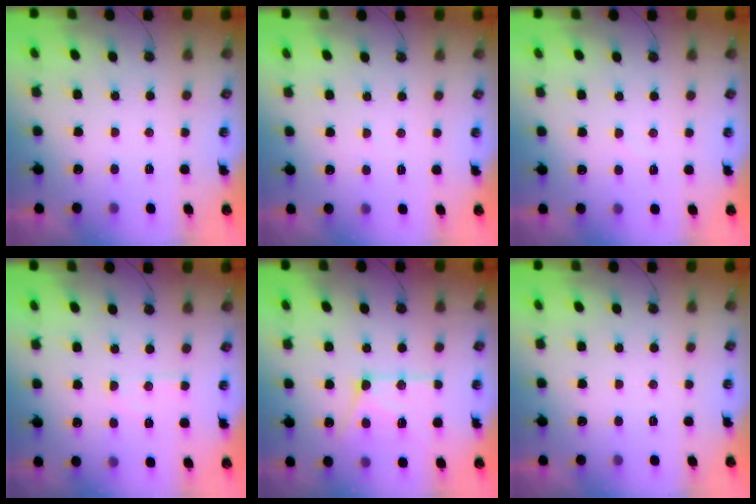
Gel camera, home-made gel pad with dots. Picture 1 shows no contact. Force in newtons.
{"total": 2.5, "press": 2.5, "slide": 0.4}
{"total": 3.8, "press": 3.7, "slide": 0.3}
{"total": 6.7, "press": 6.7, "slide": 0.7}
{"total": 15.1, "press": 15.0, "slide": 1.4}
{"total": 0.0}